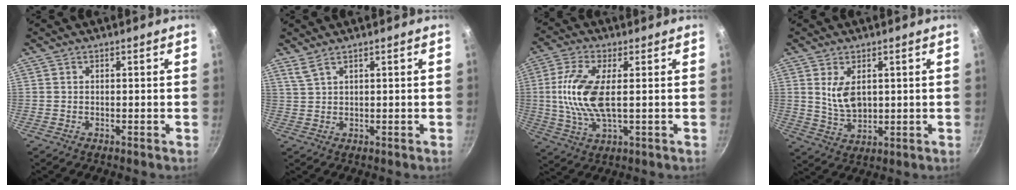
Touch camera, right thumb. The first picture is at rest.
{"total": 2.3, "force": [1.7, 0.5, 1.4], "torque": [-0.031, -0.006, 0.042]}
{"total": 11.5, "force": [0.9, 4.7, 10.4], "torque": [-0.225, -0.001, 0.016]}
{"total": 6.6, "force": [1.8, 4.0, 4.9], "torque": [-0.078, -0.023, 0.044]}